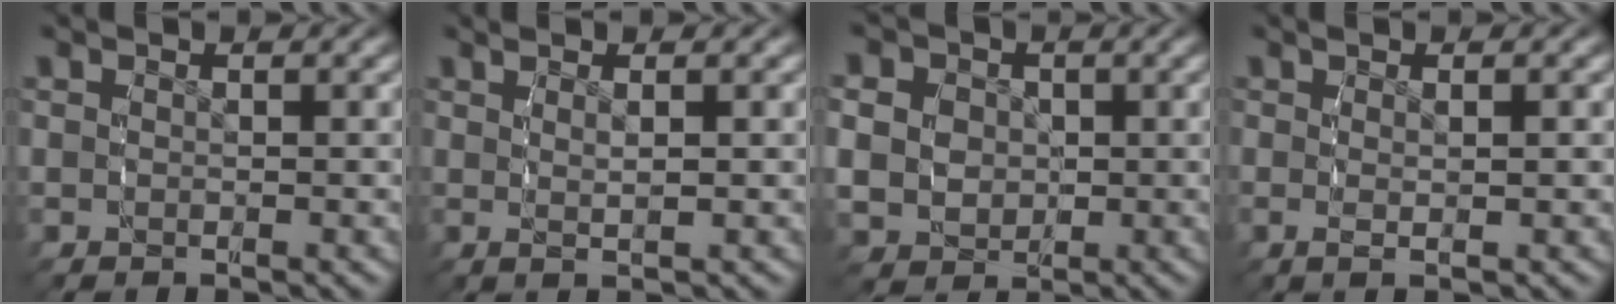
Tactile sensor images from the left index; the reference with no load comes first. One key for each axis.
{"total": 2.2, "fx": 1.0, "fy": -0.2, "fz": 1.9, "tx": -0.020, "ty": 0.003, "tz": 0.021}
{"total": 6.8, "fx": 0.1, "fy": 6.1, "fz": 3.1, "tx": -0.067, "ty": -0.019, "tz": 0.005}
{"total": 1.6, "fx": 0.1, "fy": -0.3, "fz": 1.6, "tx": -0.027, "ty": -0.004, "tz": 0.006}